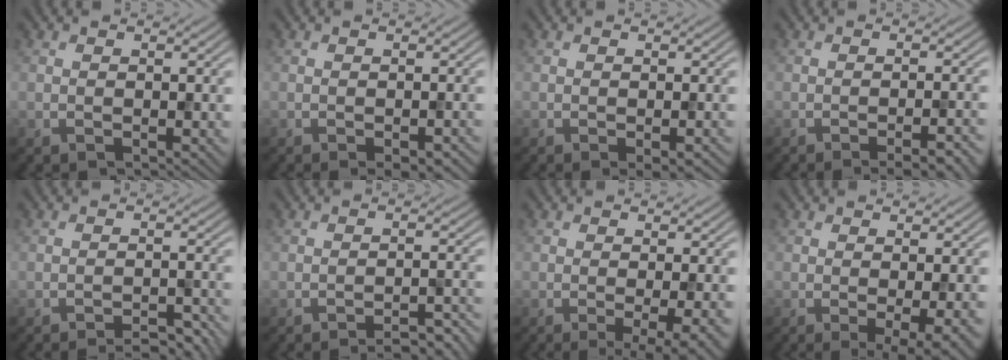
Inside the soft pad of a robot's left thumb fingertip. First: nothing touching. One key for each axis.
{"total": 2.6, "fx": -1.7, "fy": 0.6, "fz": 1.9, "tx": -0.027, "ty": -0.002, "tz": -0.017}
{"total": 1.9, "fx": -0.9, "fy": 0.2, "fz": 1.6, "tx": -0.028, "ty": -0.002, "tz": -0.013}
{"total": 4.5, "fx": -2.7, "fy": 0.9, "fz": 3.5, "tx": -0.041, "ty": 0.009, "tz": -0.036}
{"total": 4.0, "fx": -3.5, "fy": 0.4, "fz": 1.7, "tx": -0.030, "ty": 0.012, "tz": -0.051}
{"total": 4.8, "fx": -4.1, "fy": 0.5, "fz": 2.5, "tx": -0.039, "ty": 0.017, "tz": -0.059}
{"total": 5.4, "fx": -1.7, "fy": 0.9, "fz": 5.0, "tx": -0.078, "ty": -0.005, "tz": -0.024}
{"total": 4.5, "fx": -1.1, "fy": 0.8, "fz": 4.3, "tx": -0.070, "ty": -0.007, "tz": -0.014}